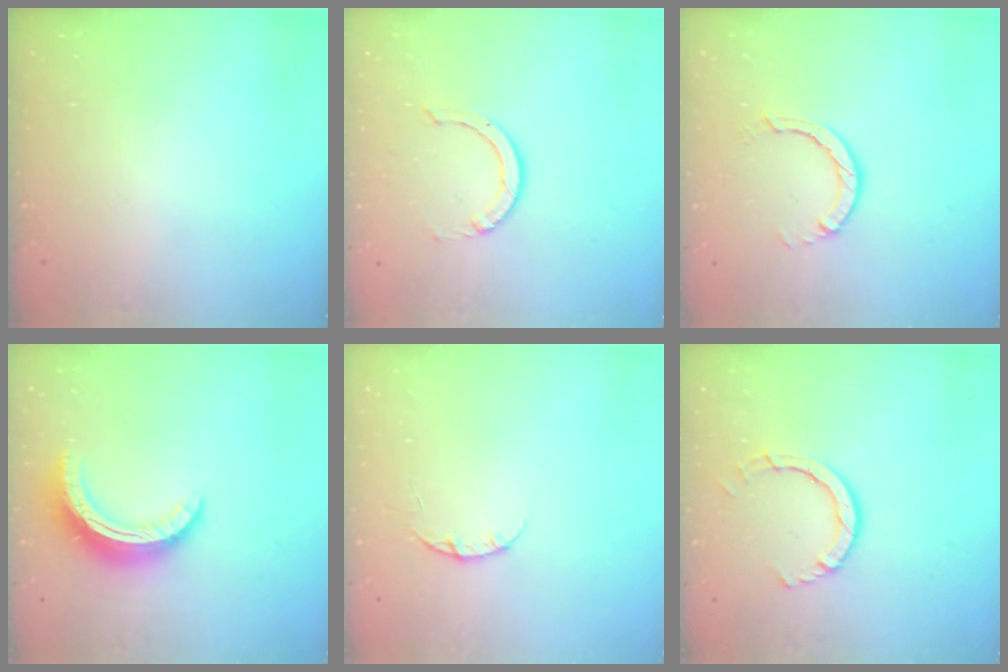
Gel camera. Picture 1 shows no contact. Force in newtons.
{"total": 2.8, "press": 2.8, "slide": 0.2}
{"total": 4.1, "press": 4.0, "slide": 0.6}
{"total": 12.9, "press": 12.9, "slide": 0.3}
{"total": 3.2, "press": 3.2, "slide": 0.3}
{"total": 5.9, "press": 5.9, "slide": 0.5}